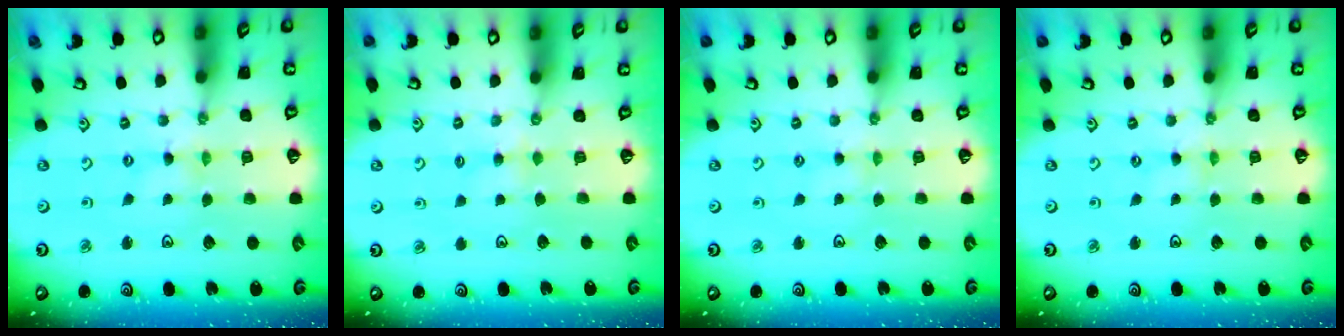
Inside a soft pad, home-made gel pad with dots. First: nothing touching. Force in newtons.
{"total": 2.2, "press": 2.1, "slide": 0.4}
{"total": 2.3, "press": 2.3, "slide": 0.5}
{"total": 0.0}